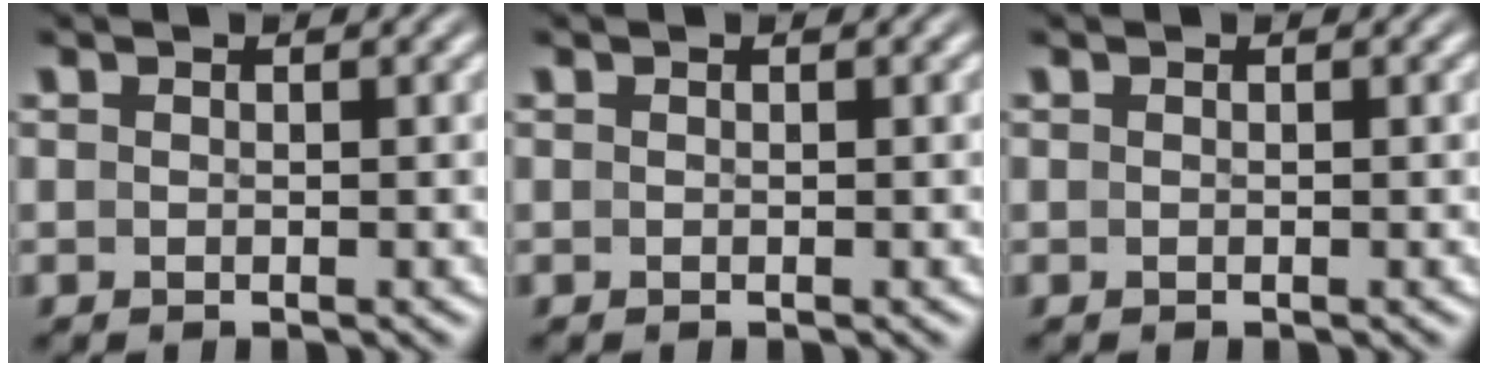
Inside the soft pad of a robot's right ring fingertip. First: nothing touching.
{"total": 0.0}
{"total": 0.0}